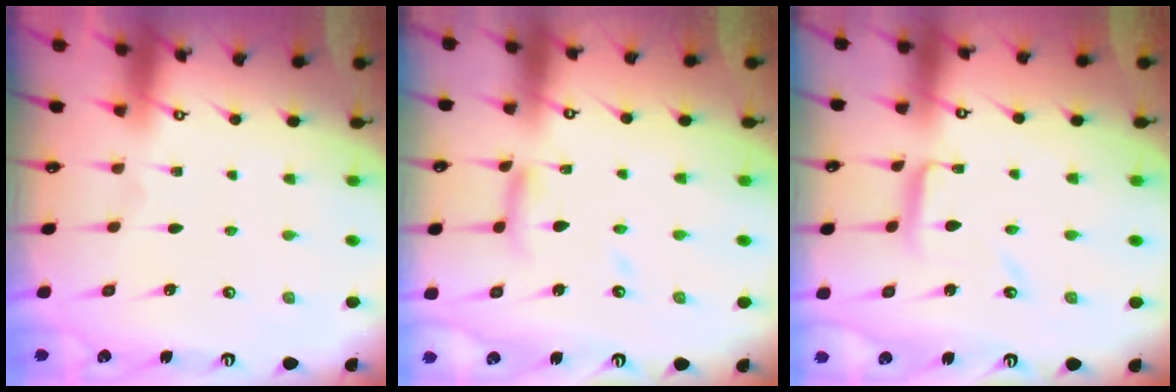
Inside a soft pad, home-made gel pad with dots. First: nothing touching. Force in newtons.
{"total": 8.7, "press": 8.7, "slide": 0.8}
{"total": 7.1, "press": 7.1, "slide": 0.3}